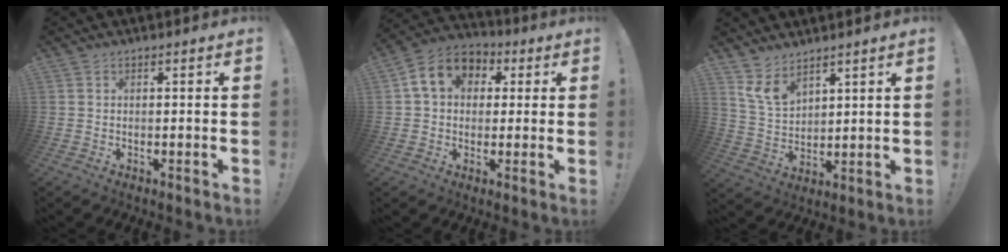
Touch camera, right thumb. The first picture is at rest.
{"total": 11.8, "force": [3.5, 9.2, 6.6], "torque": [-0.097, 0.005, 0.072]}
{"total": 8.8, "force": [6.5, 4.5, 3.8], "torque": [-0.079, -0.036, 0.129]}